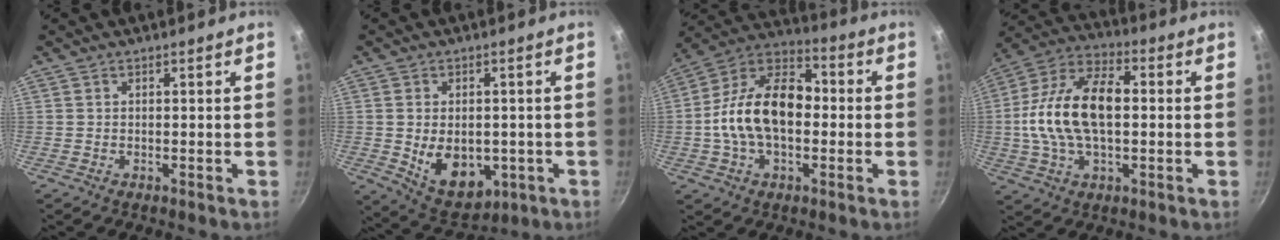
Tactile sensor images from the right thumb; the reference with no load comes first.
{"total": 11.5, "force": [-1.7, 7.8, 8.2], "torque": [-0.097, -0.009, -0.003]}
{"total": 18.1, "force": [-1.1, 11.4, 14.0], "torque": [-0.217, 0.043, -0.042]}
{"total": 18.2, "force": [0.2, 10.1, 15.1], "torque": [-0.271, 0.035, -0.010]}